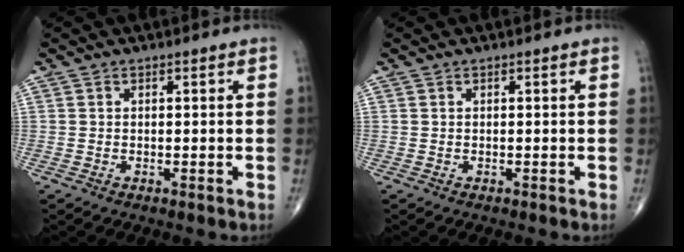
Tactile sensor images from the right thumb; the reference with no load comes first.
{"total": 0.0}